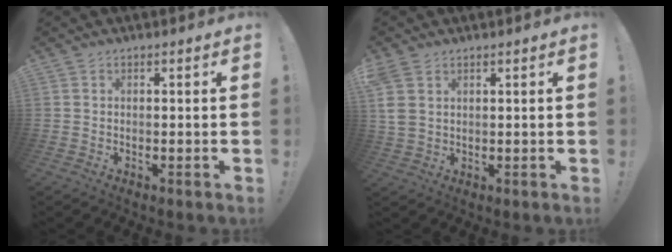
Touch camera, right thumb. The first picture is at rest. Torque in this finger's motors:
{"motor_torque": [0.12, 0.18, 0.39, 0.43, 0.04]}